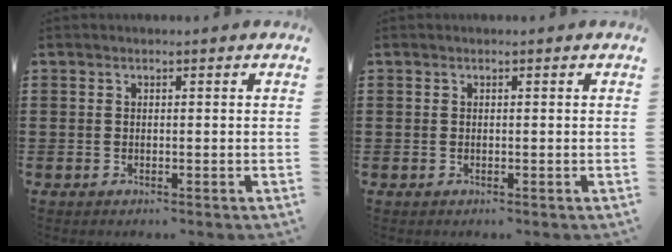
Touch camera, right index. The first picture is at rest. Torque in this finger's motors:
{"motor_torque": [-0.13, 0.45, 0.00, 0.01]}